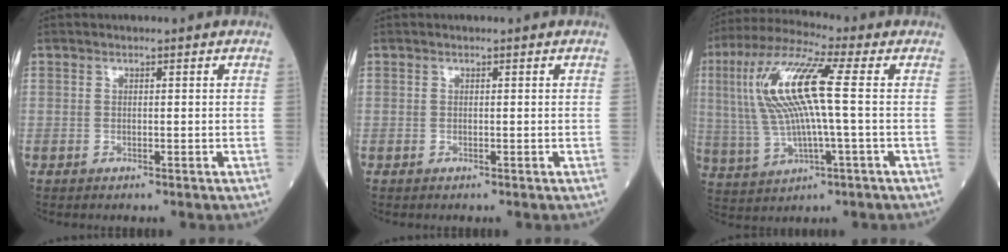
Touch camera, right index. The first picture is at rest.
{"total": 0.0}
{"total": 13.9, "force": [1.8, 1.5, 13.7], "torque": [-0.298, 0.023, 0.034]}